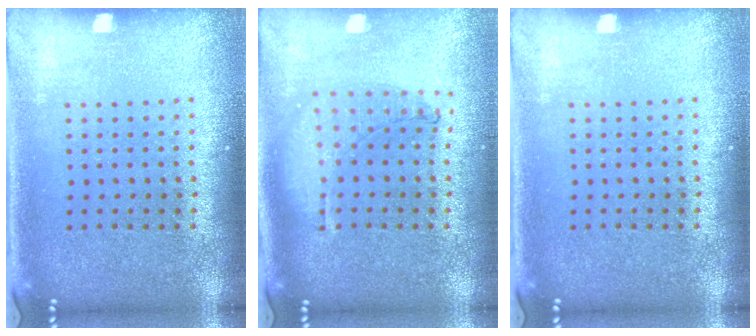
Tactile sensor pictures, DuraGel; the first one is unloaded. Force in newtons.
{"total": 0.9, "press": 0.9, "slide": 0.3}
{"total": 0.0}